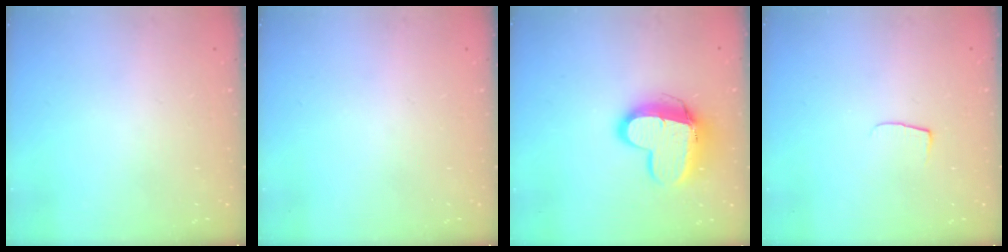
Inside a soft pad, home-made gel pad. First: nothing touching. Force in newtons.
{"total": 0.0}
{"total": 13.5, "press": 13.5, "slide": 1.2}
{"total": 4.2, "press": 4.1, "slide": 0.5}